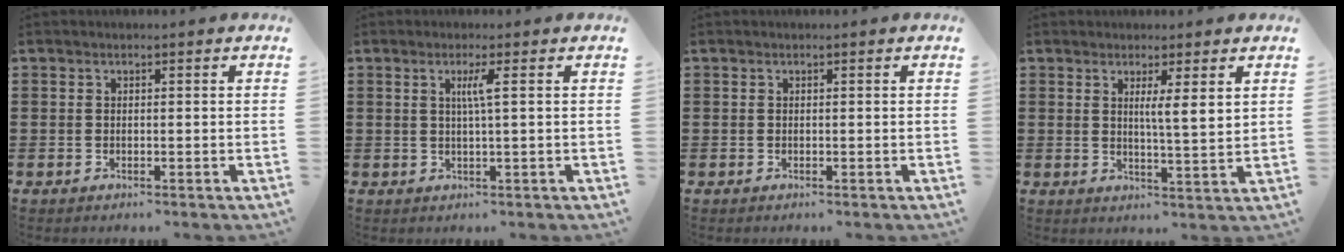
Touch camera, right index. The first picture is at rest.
{"total": 2.6, "force": [0.6, -0.3, 2.6], "torque": [-0.051, -0.003, 0.005]}
{"total": 0.0}
{"total": 3.6, "force": [1.6, -0.2, 3.2], "torque": [-0.060, -0.009, 0.023]}